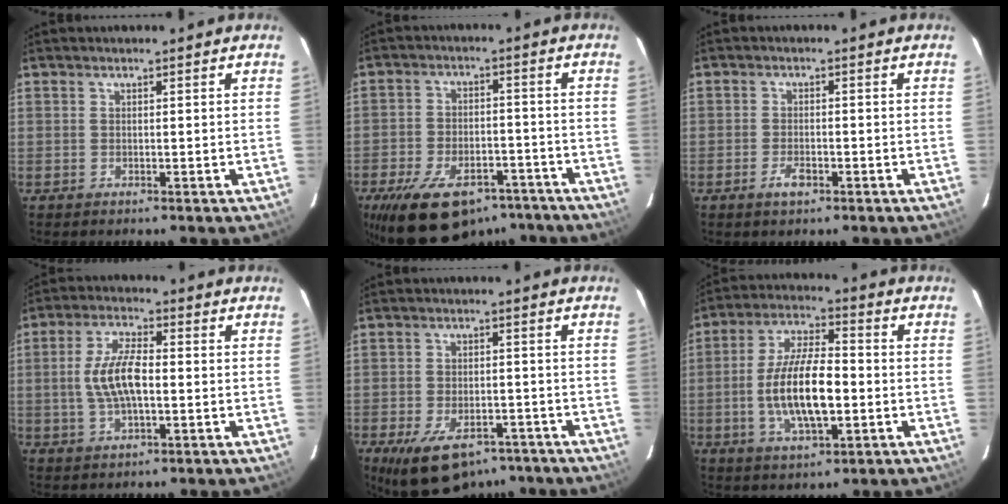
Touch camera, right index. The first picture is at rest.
{"total": 19.3, "force": [-13.7, 9.4, 9.8], "torque": [-0.200, -0.006, -0.193]}
{"total": 2.8, "force": [-1.6, 1.3, 1.9], "torque": [-0.041, -0.001, -0.030]}
{"total": 8.7, "force": [-0.6, 3.4, 7.9], "torque": [-0.158, 0.008, -0.011]}
{"total": 14.3, "force": [-9.5, 7.3, 7.8], "torque": [-0.159, -0.014, -0.140]}
{"total": 13.9, "force": [-2.5, 5.1, 12.7], "torque": [-0.253, -0.001, -0.044]}